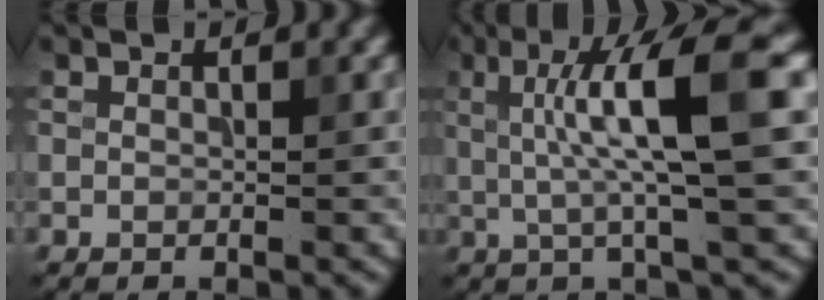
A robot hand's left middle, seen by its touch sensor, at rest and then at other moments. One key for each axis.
{"total": 9.0, "fx": 1.5, "fy": 1.5, "fz": 8.7, "tx": -0.131, "ty": 0.011, "tz": 0.025}